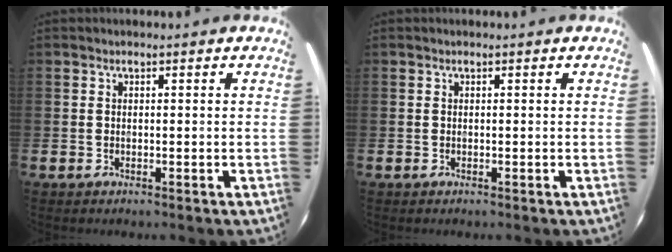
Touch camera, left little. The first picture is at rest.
{"total": 0.0}